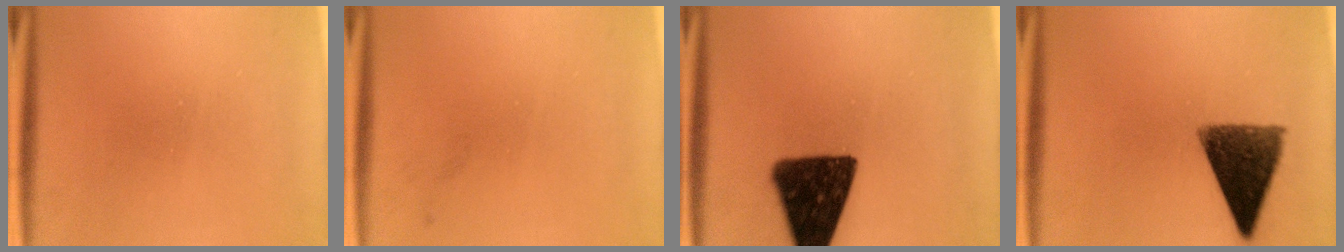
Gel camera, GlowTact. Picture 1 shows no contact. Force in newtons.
{"total": 1.1}
{"total": 15.2}
{"total": 11.7}